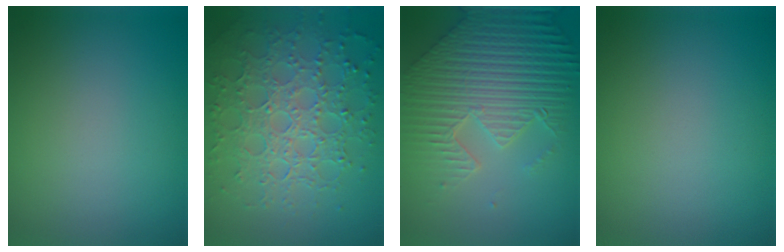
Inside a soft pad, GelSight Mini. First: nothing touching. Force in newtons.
{"total": 7.7, "press": 5.4, "slide": 5.4}
{"total": 9.2, "press": 6.5, "slide": 6.6}
{"total": 0.0}